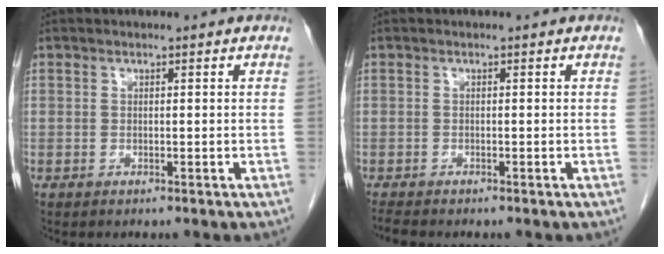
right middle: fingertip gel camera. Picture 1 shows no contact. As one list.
[{"total": 1.5, "force": [-1.4, 0.2, 0.4], "torque": [-0.014, -0.006, -0.024]}]